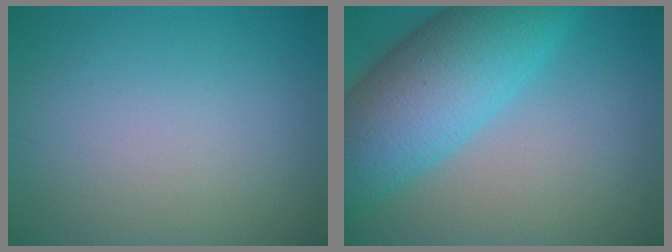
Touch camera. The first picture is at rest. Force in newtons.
{"total": 10.5, "press": 10.5, "slide": 0.4}